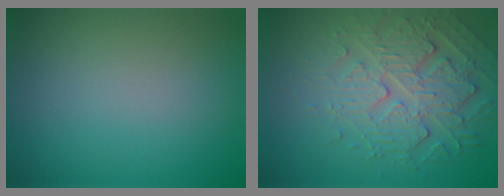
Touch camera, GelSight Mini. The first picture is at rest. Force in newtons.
{"total": 5.6, "press": 4.6, "slide": 3.2}